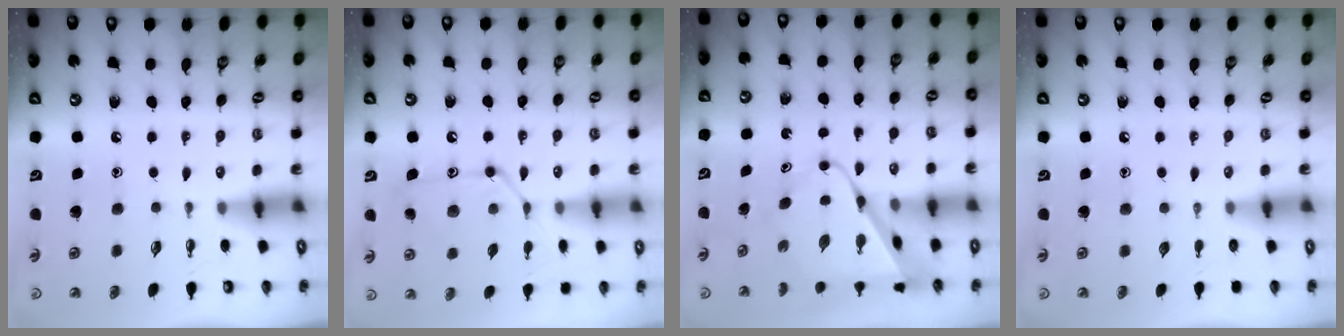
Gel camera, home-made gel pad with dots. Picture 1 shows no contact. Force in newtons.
{"total": 15.1, "press": 15.1, "slide": 1.0}
{"total": 10.0, "press": 10.0, "slide": 0.5}
{"total": 0.0}